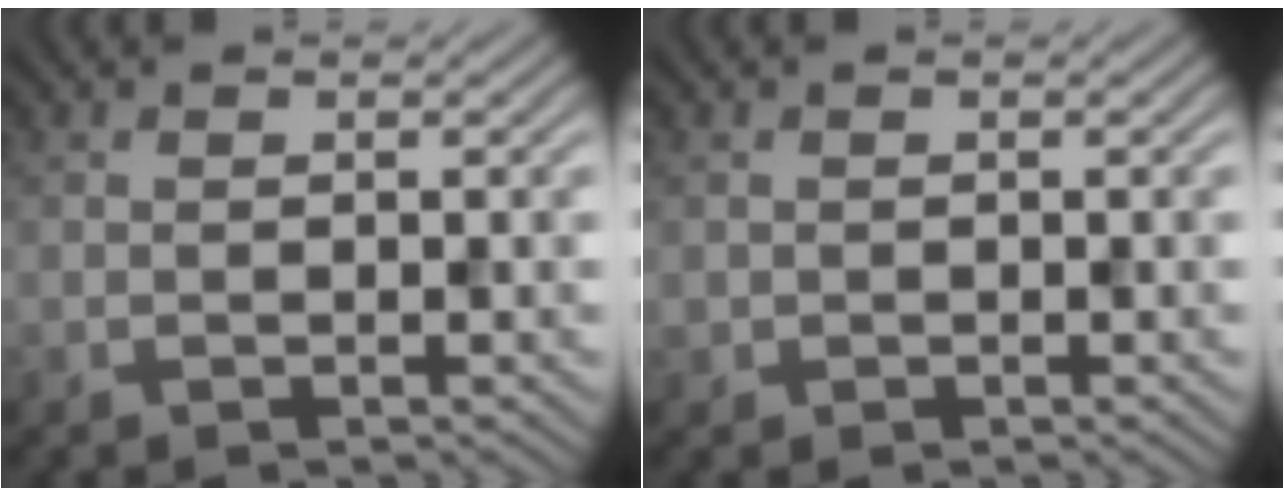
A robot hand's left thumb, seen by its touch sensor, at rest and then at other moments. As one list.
[{"total": 0.7, "force": [0.1, 0.7, 0.0], "torque": [0.002, -0.005, 0.001]}]